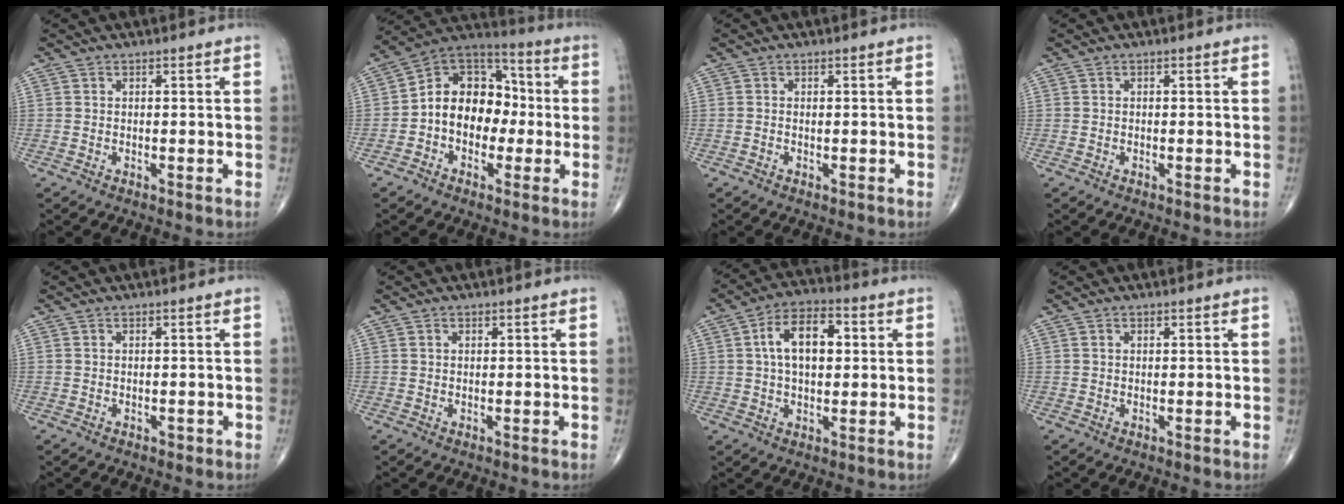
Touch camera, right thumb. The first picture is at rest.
{"total": 14.2, "force": [-1.3, 10.6, 9.4], "torque": [-0.110, 0.047, -0.035]}
{"total": 0.5, "force": [-0.1, 0.3, 0.4], "torque": [-0.010, 0.000, -0.002]}
{"total": 0.0}
{"total": 0.7, "force": [-0.1, 0.5, 0.4], "torque": [-0.008, 0.000, 0.000]}
{"total": 1.0, "force": [0.4, 0.7, 0.5], "torque": [-0.007, -0.001, 0.007]}
{"total": 11.3, "force": [2.1, 6.5, 9.0], "torque": [-0.140, 0.017, 0.029]}
{"total": 0.8, "force": [0.4, 0.5, 0.4], "torque": [-0.007, -0.001, 0.006]}